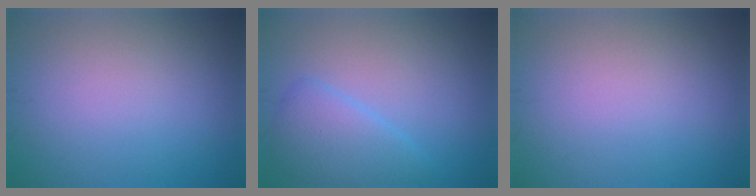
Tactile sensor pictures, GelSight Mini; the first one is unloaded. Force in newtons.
{"total": 3.3, "press": 3.3, "slide": 0.2}
{"total": 0.0}